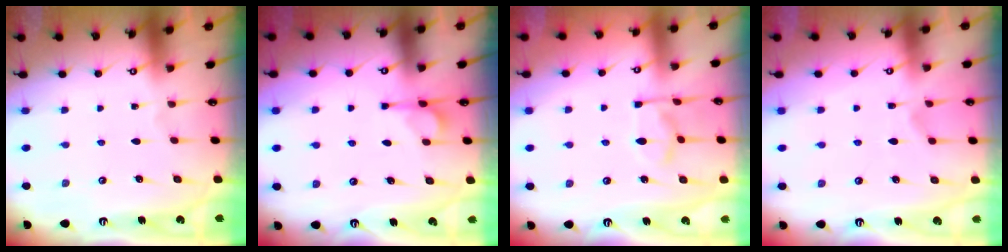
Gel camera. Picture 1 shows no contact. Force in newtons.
{"total": 3.3, "press": 3.3, "slide": 0.5}
{"total": 3.5, "press": 3.3, "slide": 1.0}
{"total": 2.4, "press": 2.0, "slide": 1.2}